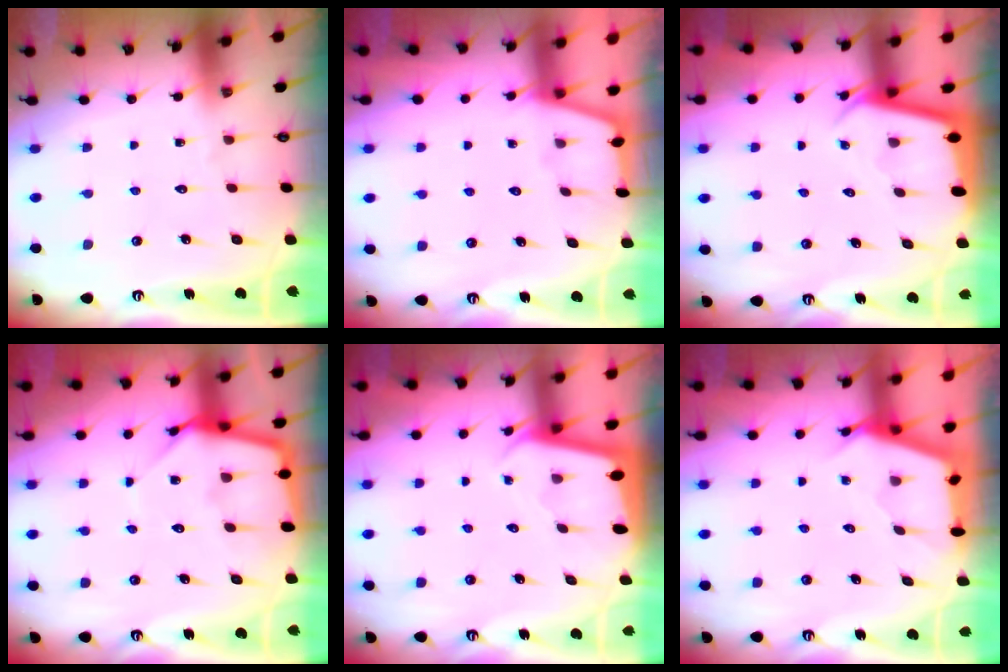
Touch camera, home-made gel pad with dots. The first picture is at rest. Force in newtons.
{"total": 1.2, "press": 1.1, "slide": 0.3}
{"total": 2.3, "press": 2.3, "slide": 0.1}
{"total": 7.5, "press": 7.5, "slide": 0.6}
{"total": 2.0, "press": 2.0, "slide": 0.1}
{"total": 2.6, "press": 2.5, "slide": 0.3}